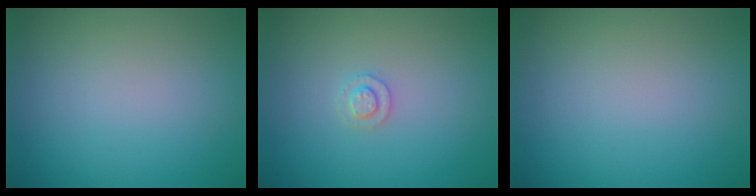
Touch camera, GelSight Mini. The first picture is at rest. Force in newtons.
{"total": 1.3, "press": 1.2, "slide": 0.3}
{"total": 0.0}